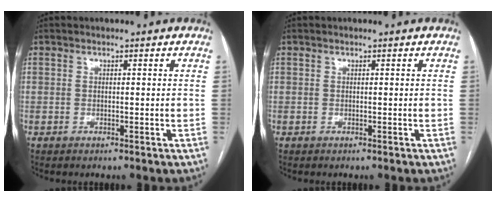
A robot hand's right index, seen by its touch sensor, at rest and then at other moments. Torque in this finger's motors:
{"motor_torque": [0.00, 0.00, 0.00, 0.00]}